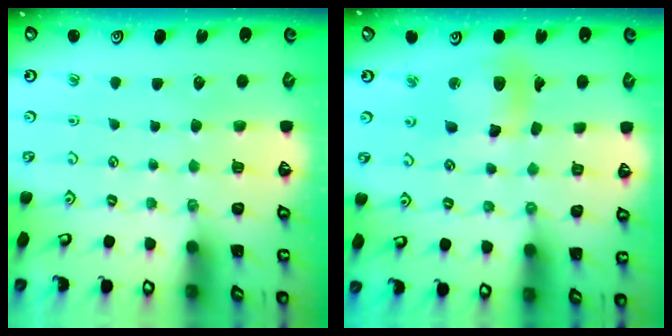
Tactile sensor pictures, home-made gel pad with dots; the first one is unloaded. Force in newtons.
{"total": 11.6, "press": 11.5, "slide": 1.5}